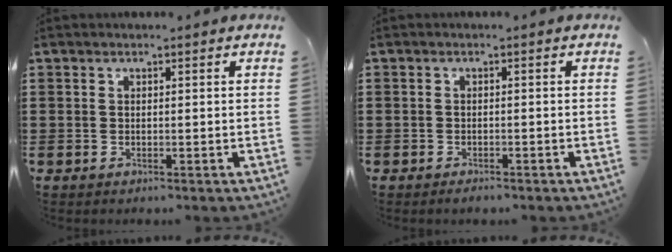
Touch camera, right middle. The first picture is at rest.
{"total": 1.2, "force": [-1.1, 0.4, 0.0], "torque": [-0.004, 0.000, -0.024]}